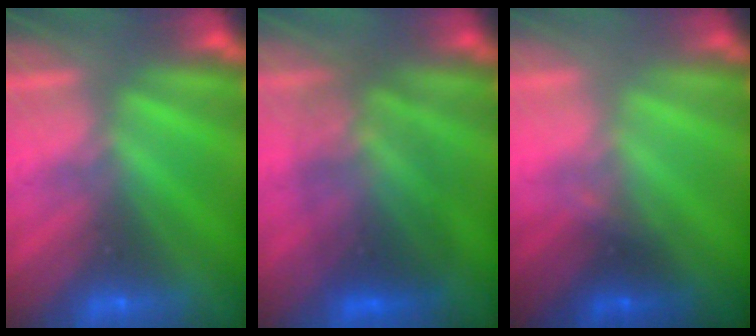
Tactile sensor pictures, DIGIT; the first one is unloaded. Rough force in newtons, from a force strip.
{"total": 3.5}
{"total": 1.6}